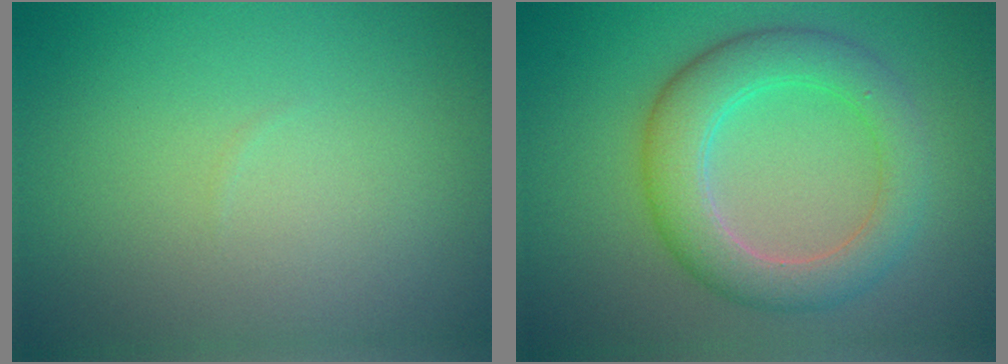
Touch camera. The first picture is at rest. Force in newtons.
{"total": 5.4, "press": 5.4, "slide": 0.1}